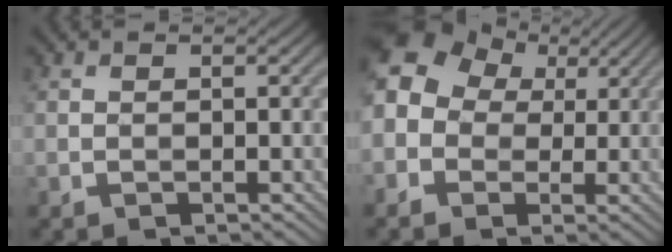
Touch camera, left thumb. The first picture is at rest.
{"total": 10.6, "force": [1.5, 8.9, 5.7], "torque": [-0.154, 0.012, 0.003]}